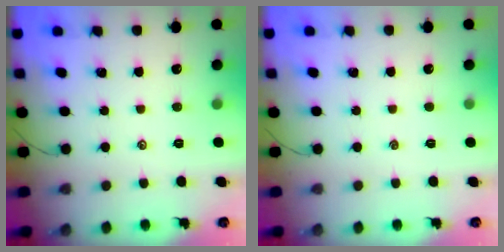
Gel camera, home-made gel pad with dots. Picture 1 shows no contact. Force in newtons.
{"total": 0.0}